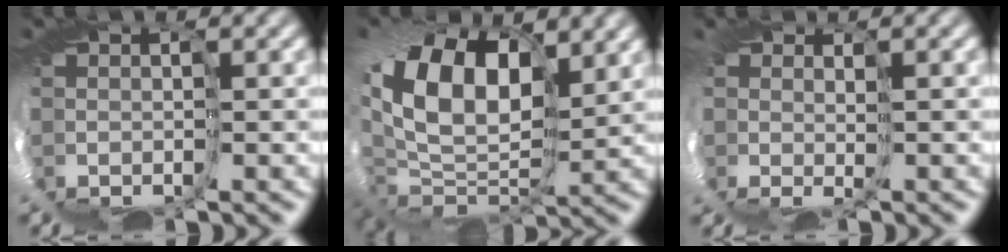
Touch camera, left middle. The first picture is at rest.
{"total": 13.1, "force": [5.5, 8.4, 8.4], "torque": [-0.174, 0.019, 0.106]}
{"total": 1.3, "force": [0.5, 0.8, 0.8], "torque": [-0.019, 0.003, 0.007]}